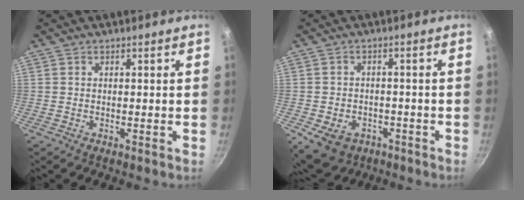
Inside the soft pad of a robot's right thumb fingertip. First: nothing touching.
{"total": 10.0, "force": [-4.6, 7.6, 4.6], "torque": [-0.084, 0.023, -0.059]}